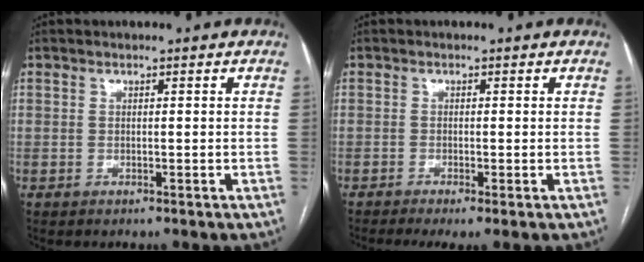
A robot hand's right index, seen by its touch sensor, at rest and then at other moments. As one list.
[{"total": 3.7, "force": [-2.5, 0.4, 2.7], "torque": [-0.046, -0.012, -0.042]}]